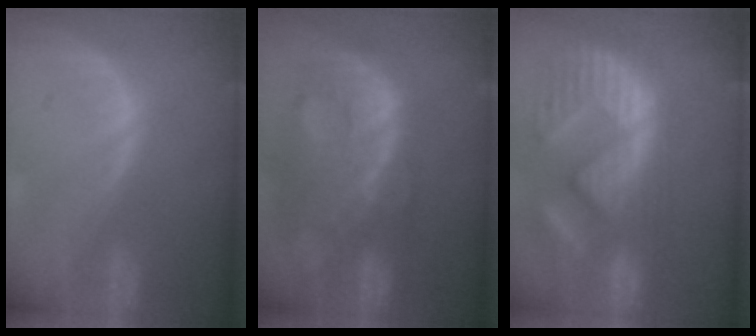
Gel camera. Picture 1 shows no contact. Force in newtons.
{"total": 13.8, "press": 11.3, "slide": 8.0}
{"total": 14.2, "press": 12.1, "slide": 7.5}